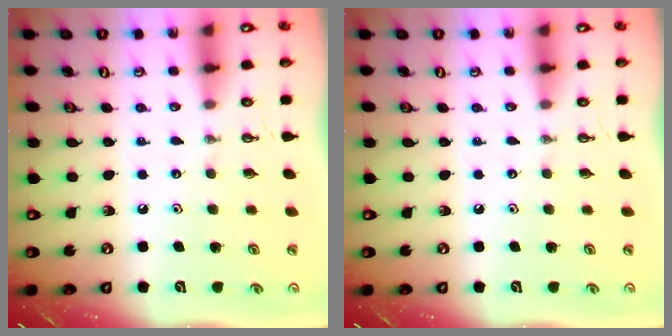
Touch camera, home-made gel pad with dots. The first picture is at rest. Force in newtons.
{"total": 0.0}